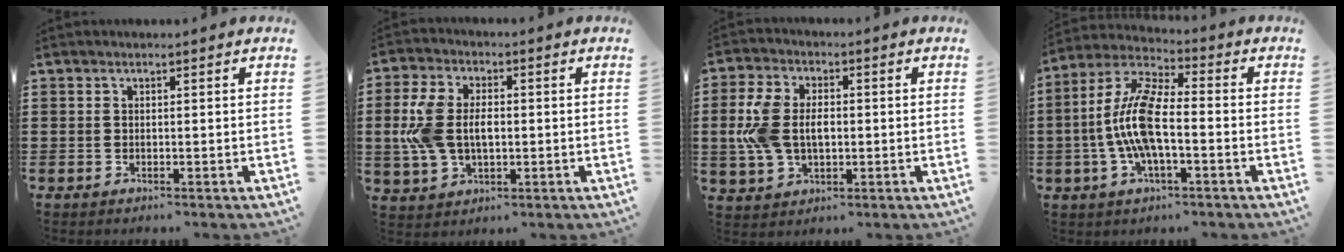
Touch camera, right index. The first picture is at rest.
{"total": 8.0, "force": [0.0, 5.2, 6.1], "torque": [-0.161, 0.003, -0.010]}
{"total": 7.7, "force": [0.0, 5.1, 5.8], "torque": [-0.156, 0.003, -0.011]}
{"total": 10.3, "force": [-1.4, 3.6, 9.6], "torque": [-0.223, -0.012, -0.033]}